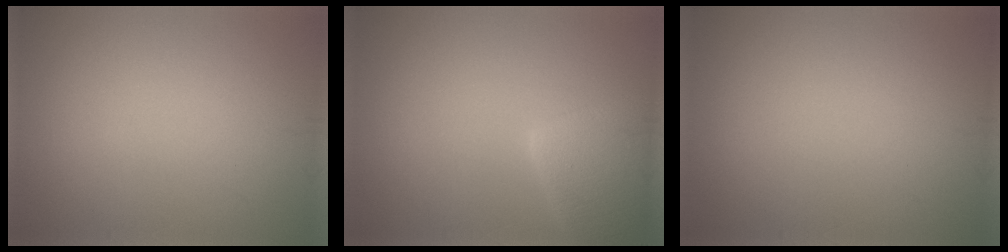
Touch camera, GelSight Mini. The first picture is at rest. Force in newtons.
{"total": 5.9, "press": 5.9, "slide": 0.5}
{"total": 0.0}